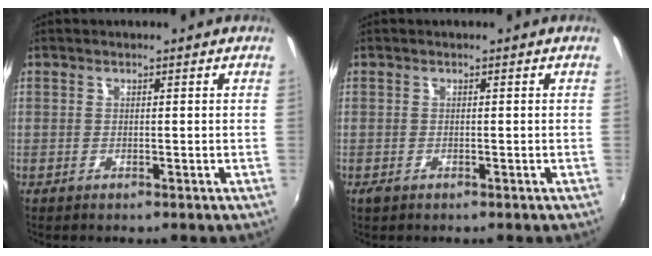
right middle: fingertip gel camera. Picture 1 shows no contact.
{"total": 1.0, "force": [-0.6, 0.6, 0.5], "torque": [-0.010, -0.003, -0.011]}